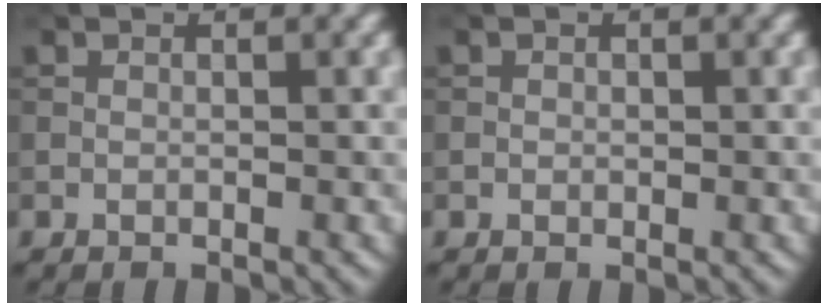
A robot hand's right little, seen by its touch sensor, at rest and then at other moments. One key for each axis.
{"total": 0.0}